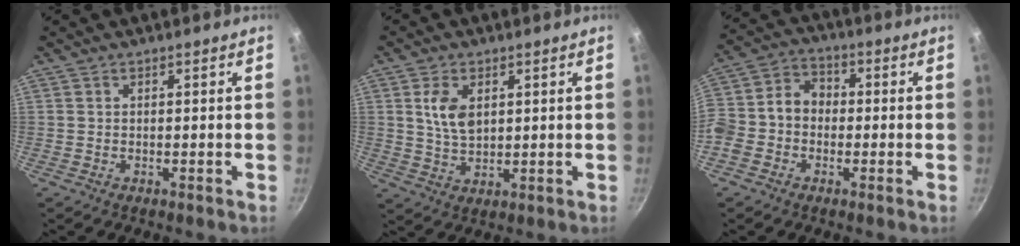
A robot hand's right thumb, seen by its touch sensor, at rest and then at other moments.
{"total": 6.3, "force": [1.7, 4.0, 4.6], "torque": [-0.078, -0.009, 0.036]}
{"total": 10.2, "force": [-1.9, 8.3, 5.5], "torque": [-0.085, 0.039, -0.056]}